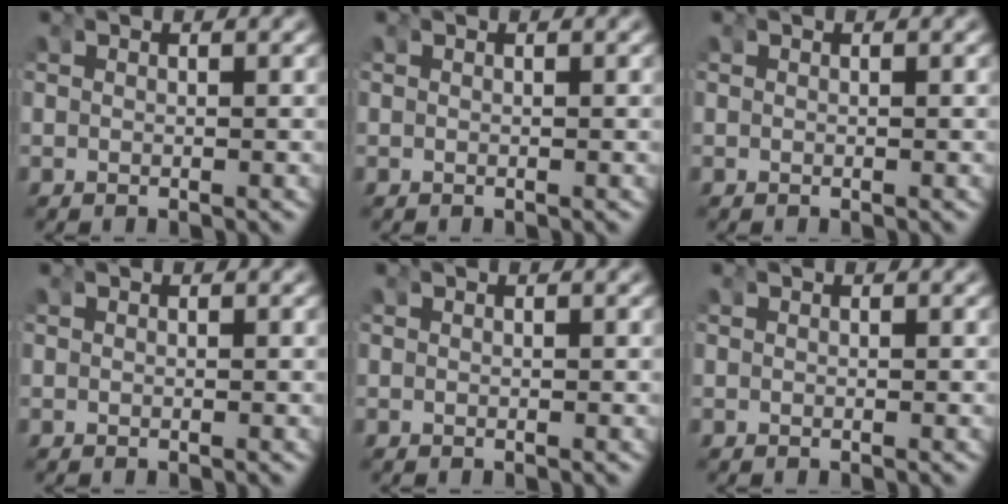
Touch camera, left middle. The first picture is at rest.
{"total": 0.0}
{"total": 0.0}
{"total": 0.0}
{"total": 0.0}
{"total": 0.0}